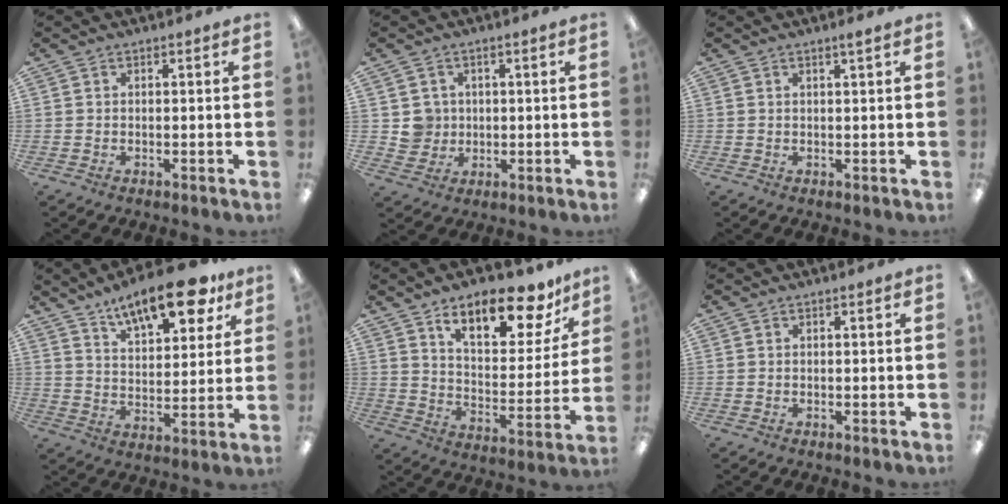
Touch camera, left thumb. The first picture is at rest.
{"total": 4.6, "force": [0.8, 4.5, 0.2], "torque": [-0.003, 0.003, 0.015]}
{"total": 1.3, "force": [0.8, 0.0, 1.0], "torque": [-0.020, 0.000, 0.014]}
{"total": 16.3, "force": [11.5, 6.1, 9.8], "torque": [-0.145, -0.058, 0.190]}
{"total": 18.3, "force": [12.8, 7.3, 10.9], "torque": [-0.158, -0.072, 0.210]}
{"total": 0.0}